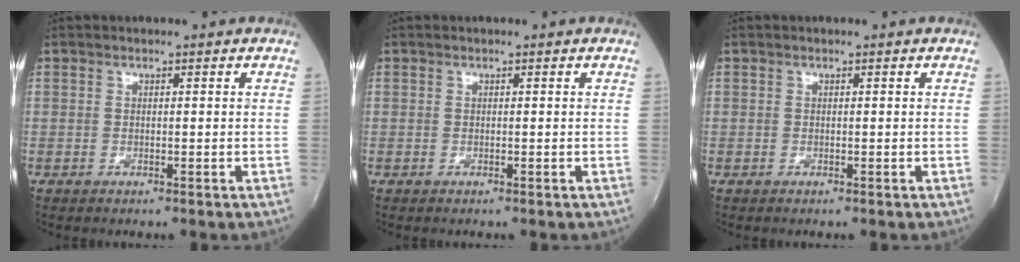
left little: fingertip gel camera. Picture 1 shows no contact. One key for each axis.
{"total": 0.0}
{"total": 0.0}